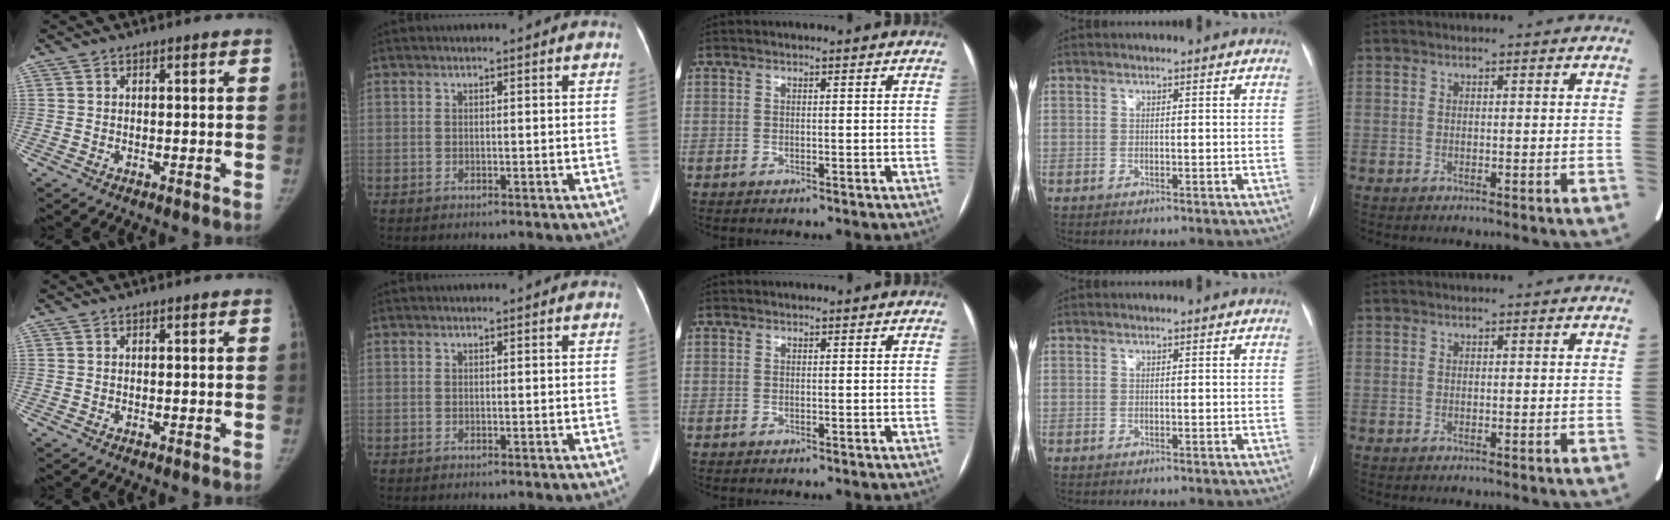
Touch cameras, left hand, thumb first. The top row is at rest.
{"middle": {"total": 2.6, "force": [-1.0, -1.9, -1.4], "torque": [0.041, -0.015, -0.019]}}